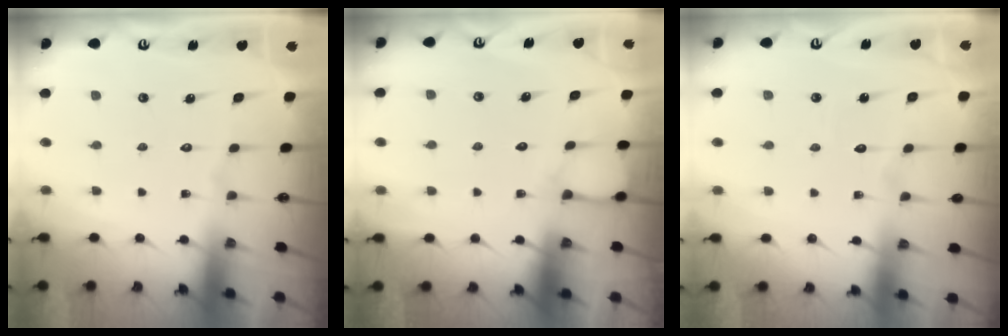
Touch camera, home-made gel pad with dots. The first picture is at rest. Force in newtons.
{"total": 4.6, "press": 4.5, "slide": 0.5}
{"total": 3.4, "press": 3.4, "slide": 0.4}